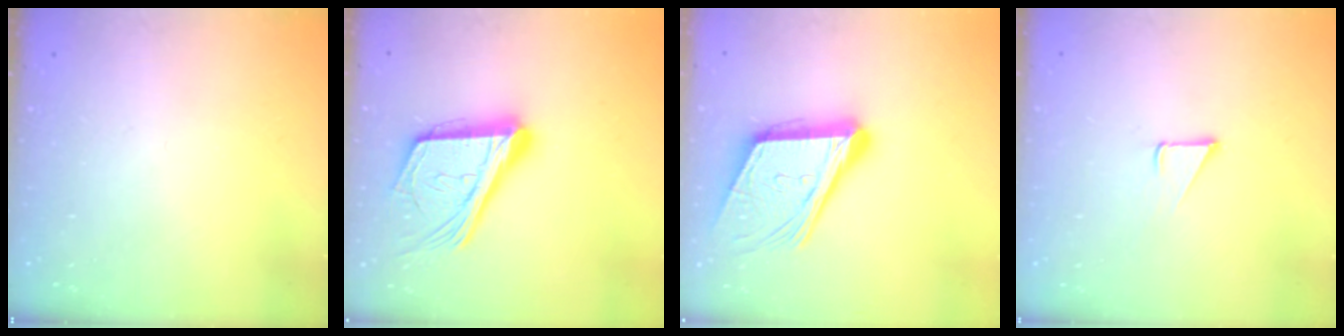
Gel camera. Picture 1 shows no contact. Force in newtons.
{"total": 23.2, "press": 22.7, "slide": 5.0}
{"total": 20.1, "press": 19.6, "slide": 4.5}
{"total": 3.2, "press": 3.2, "slide": 0.1}